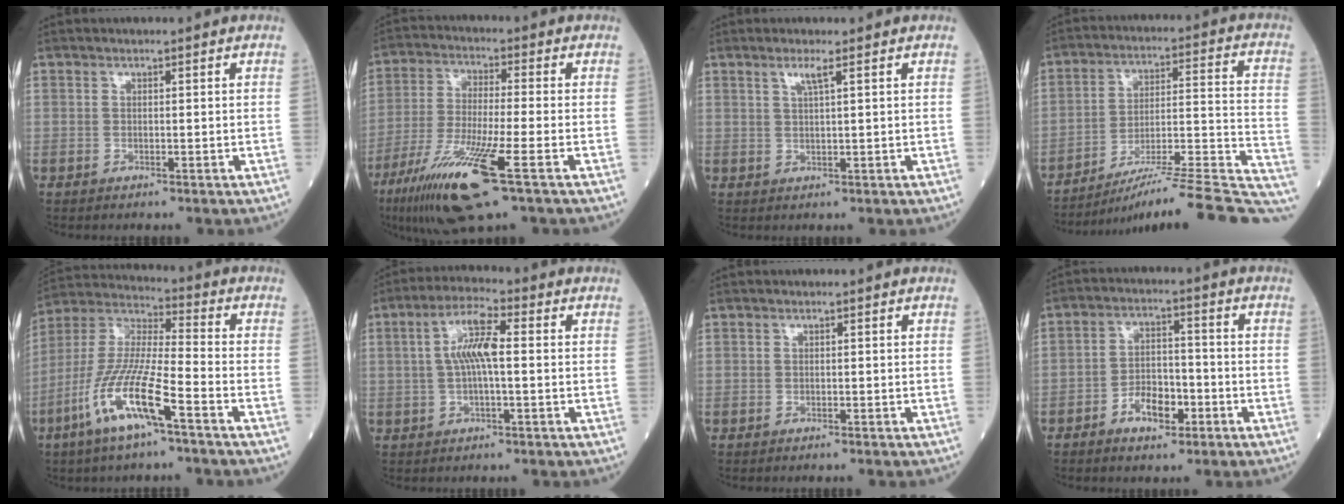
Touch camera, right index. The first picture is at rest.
{"total": 14.1, "force": [-7.2, 0.6, 12.1], "torque": [-0.254, -0.038, -0.128]}
{"total": 2.1, "force": [1.2, -0.3, 1.7], "torque": [-0.040, 0.001, 0.027]}
{"total": 25.7, "force": [-22.3, -0.1, 12.8], "torque": [-0.106, -0.002, -0.315]}
{"total": 13.8, "force": [-6.7, 1.5, 11.9], "torque": [-0.256, -0.013, -0.132]}
{"total": 6.6, "force": [0.6, 1.1, 6.5], "torque": [-0.132, 0.015, 0.011]}
{"total": 0.0}
{"total": 5.9, "force": [-3.0, 3.0, 4.1], "torque": [-0.078, 0.011, -0.050]}